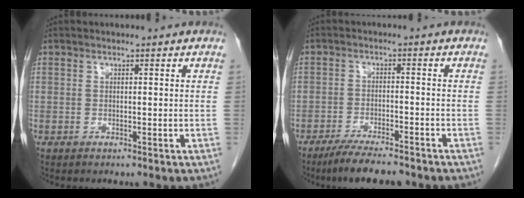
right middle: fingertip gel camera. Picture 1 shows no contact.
{"total": 7.5, "force": [-6.2, 1.3, 4.0], "torque": [-0.064, -0.015, -0.103]}